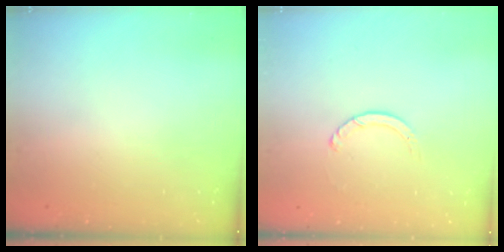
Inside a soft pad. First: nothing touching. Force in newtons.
{"total": 1.3, "press": 1.2, "slide": 0.2}